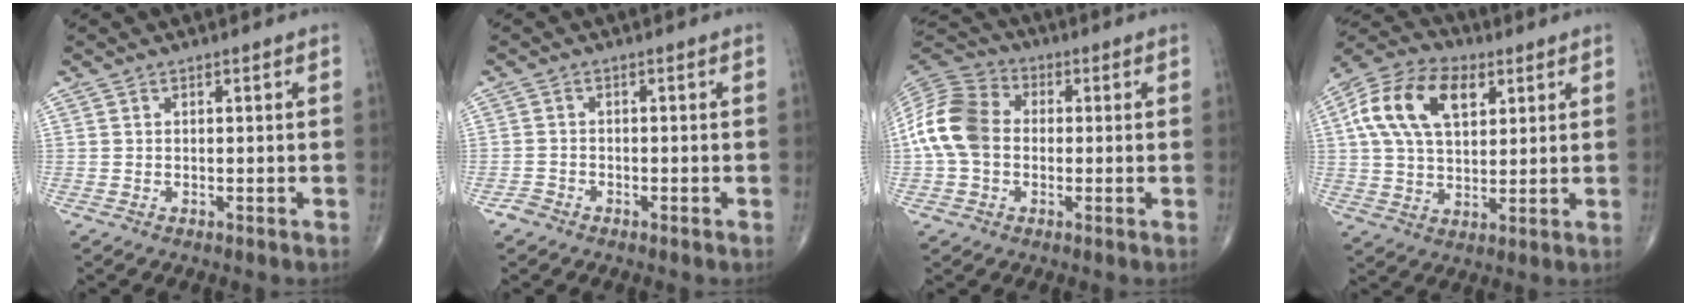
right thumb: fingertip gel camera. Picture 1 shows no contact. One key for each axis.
{"total": 1.6, "fx": -1.2, "fy": 1.0, "fz": 0.1, "tx": -0.003, "ty": 0.003, "tz": -0.028}
{"total": 12.5, "fx": -0.4, "fy": 9.4, "fz": 8.1, "tx": -0.160, "ty": 0.033, "tz": -0.018}
{"total": 16.1, "fx": 5.3, "fy": 9.6, "fz": 11.8, "tx": -0.206, "ty": 0.009, "tz": 0.092}